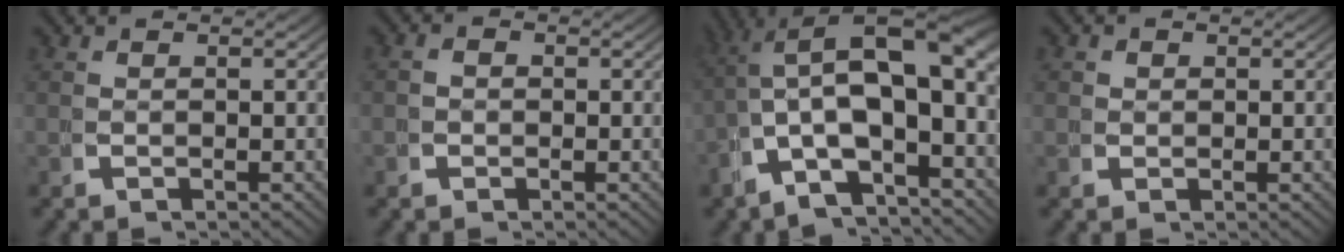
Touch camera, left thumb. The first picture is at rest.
{"total": 0.9, "force": [-0.4, 0.8, 0.1], "torque": [0.002, 0.000, -0.012]}
{"total": 12.1, "force": [0.5, 7.5, 9.5], "torque": [-0.165, -0.020, 0.007]}
{"total": 1.3, "force": [0.3, 1.3, 0.2], "torque": [-0.001, -0.006, 0.004]}